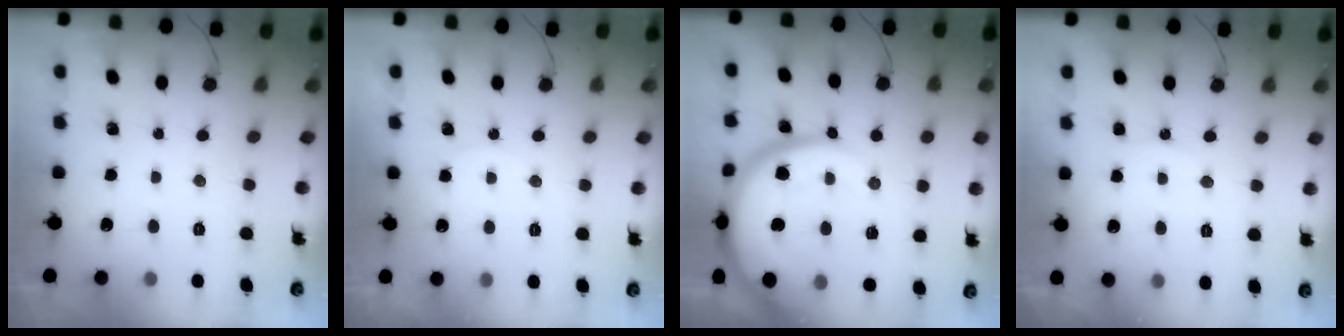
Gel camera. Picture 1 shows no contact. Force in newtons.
{"total": 3.0, "press": 3.0, "slide": 0.4}
{"total": 20.8, "press": 20.7, "slide": 2.0}
{"total": 6.2, "press": 6.2, "slide": 0.7}